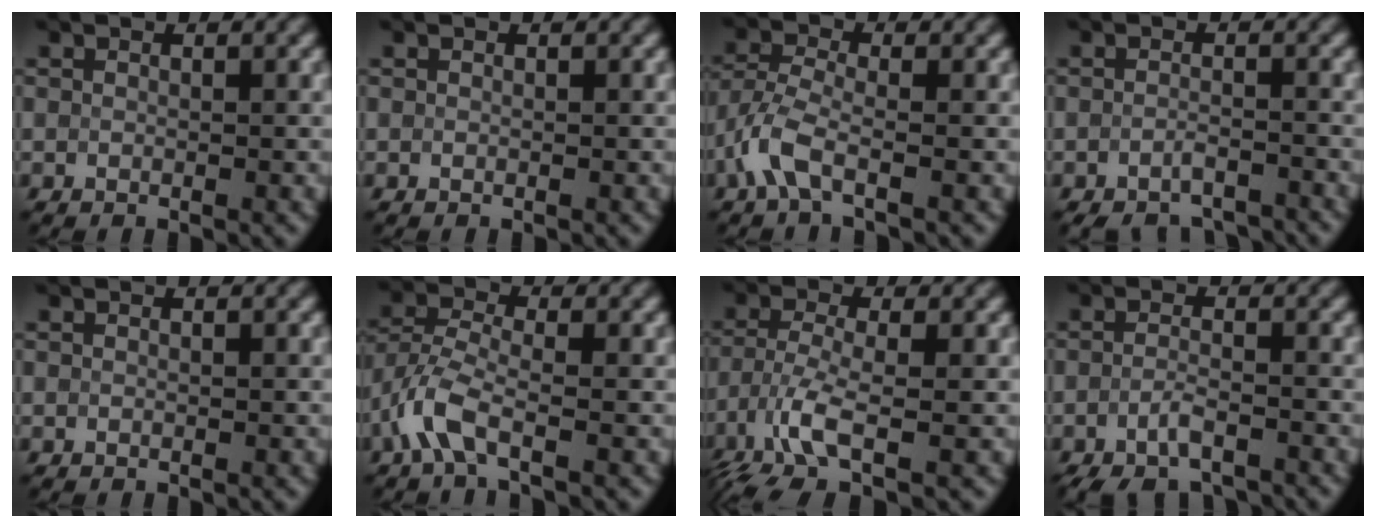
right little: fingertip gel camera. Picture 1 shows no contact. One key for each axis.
{"total": 0.0}
{"total": 3.7, "fx": -2.0, "fy": 1.4, "fz": 2.8, "tx": -0.072, "ty": 0.002, "tz": -0.056}
{"total": 3.3, "fx": -2.8, "fy": 1.0, "fz": 1.4, "tx": -0.024, "ty": -0.009, "tz": -0.043}
{"total": 0.0}
{"total": 4.2, "fx": -2.3, "fy": 1.5, "fz": 3.2, "tx": -0.077, "ty": 0.002, "tz": -0.062}
{"total": 4.8, "fx": -2.3, "fy": 1.3, "fz": 4.0, "tx": -0.092, "ty": -0.005, "tz": -0.055}
{"total": 4.0, "fx": -2.8, "fy": 1.2, "fz": 2.5, "tx": -0.048, "ty": -0.008, "tz": -0.053}